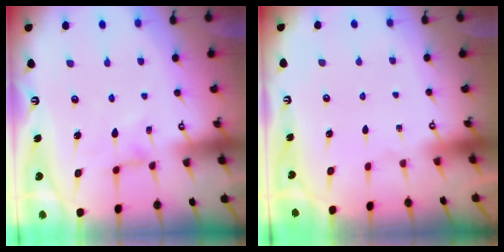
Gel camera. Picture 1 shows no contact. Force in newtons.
{"total": 0.0}